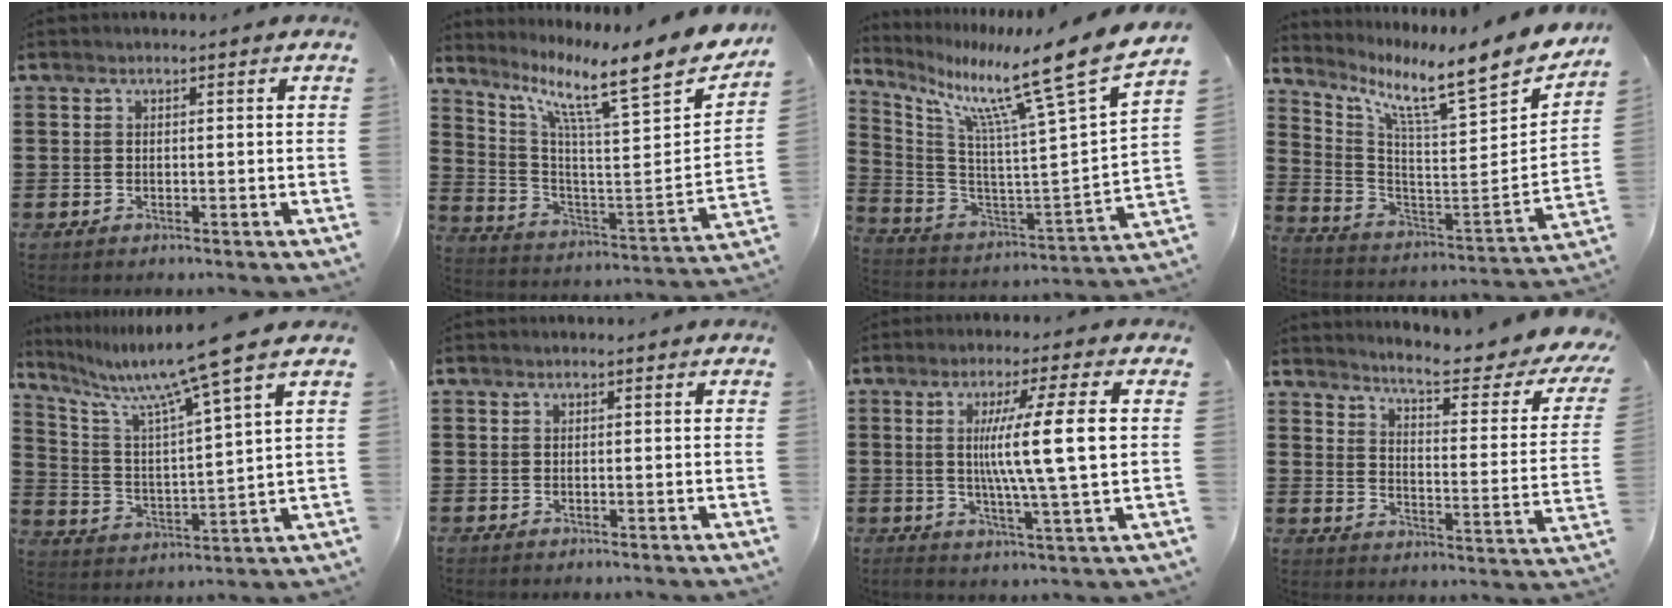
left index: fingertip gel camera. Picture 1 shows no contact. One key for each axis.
{"total": 10.6, "fx": 8.1, "fy": 1.0, "fz": 6.8, "tx": -0.126, "ty": -0.080, "tz": 0.115}
{"total": 13.0, "fx": 9.0, "fy": 0.0, "fz": 9.3, "tx": -0.175, "ty": -0.076, "tz": 0.126}
{"total": 8.4, "fx": 6.6, "fy": 0.6, "fz": 5.2, "tx": -0.112, "ty": -0.070, "tz": 0.092}
{"total": 9.7, "fx": 7.7, "fy": -1.1, "fz": 5.8, "tx": -0.145, "ty": -0.048, "tz": 0.119}
{"total": 0.0}
{"total": 11.6, "fx": 1.4, "fy": 0.2, "fz": 11.5, "tx": -0.202, "ty": -0.002, "tz": 0.017}
{"total": 5.9, "fx": 5.0, "fy": 0.0, "fz": 3.1, "tx": -0.069, "ty": -0.047, "tz": 0.074}